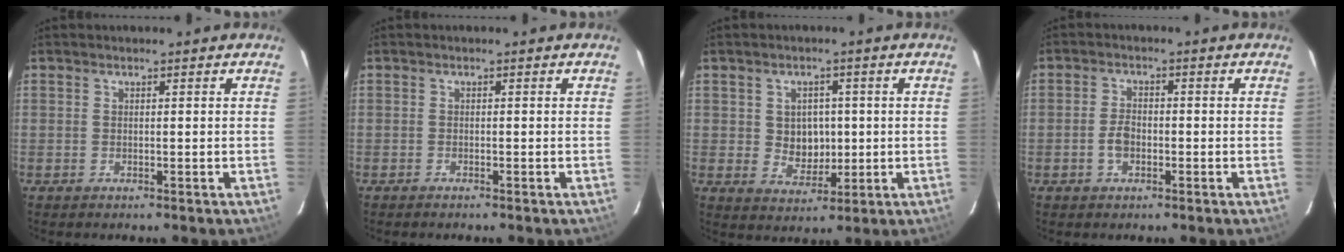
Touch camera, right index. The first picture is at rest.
{"total": 0.7, "force": [-0.6, 0.0, 0.2], "torque": [-0.002, -0.002, -0.012]}
{"total": 5.7, "force": [0.4, 5.1, 2.5], "torque": [-0.044, 0.005, 0.018]}
{"total": 3.3, "force": [-1.1, 2.1, 2.3], "torque": [-0.047, 0.004, -0.019]}